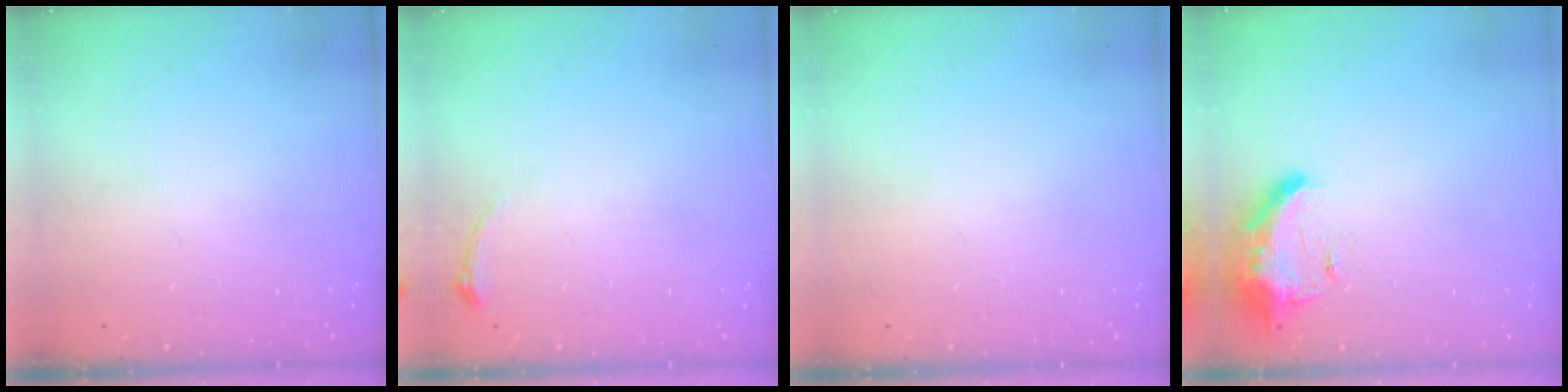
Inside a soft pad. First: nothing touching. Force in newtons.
{"total": 4.5, "press": 4.3, "slide": 1.1}
{"total": 0.0}
{"total": 15.9, "press": 11.4, "slide": 11.1}